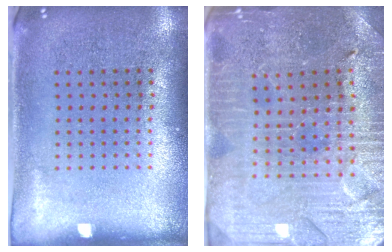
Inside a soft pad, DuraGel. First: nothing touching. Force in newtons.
{"total": 3.3, "press": 3.3, "slide": 0.5}